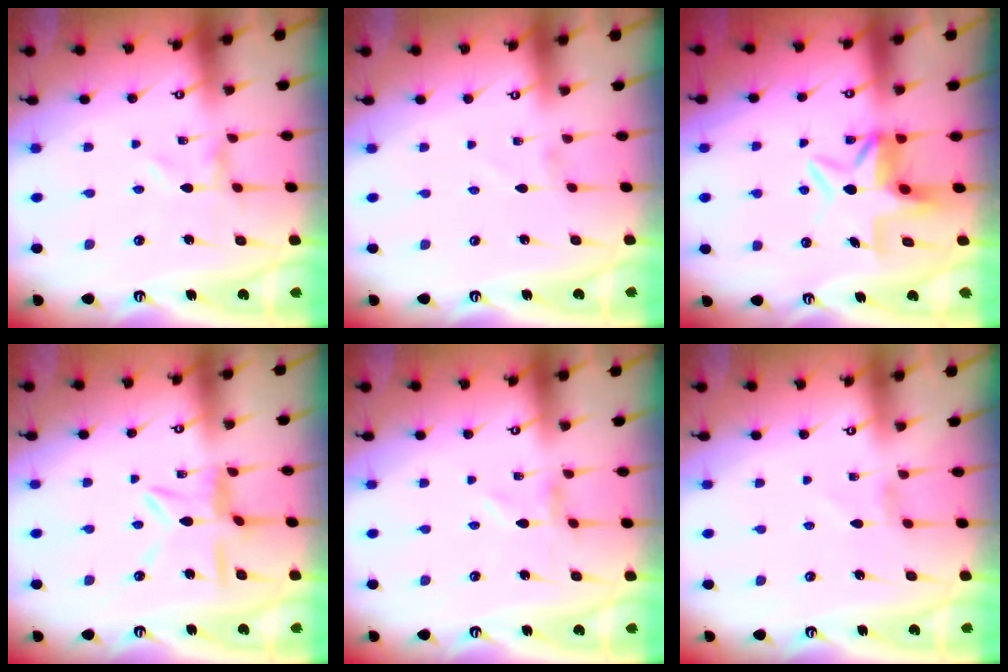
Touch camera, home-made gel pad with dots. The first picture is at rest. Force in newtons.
{"total": 1.5, "press": 1.5, "slide": 0.0}
{"total": 6.7, "press": 6.4, "slide": 2.0}
{"total": 7.8, "press": 7.8, "slide": 0.8}
{"total": 0.0}
{"total": 1.0, "press": 0.9, "slide": 0.2}